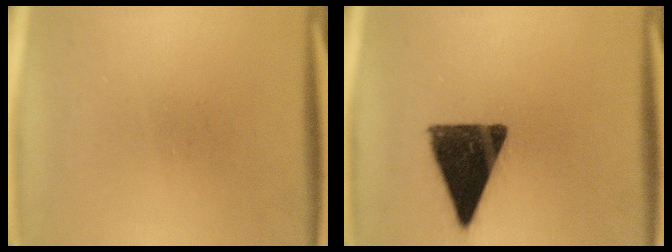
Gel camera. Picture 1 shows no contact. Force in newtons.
{"total": 13.7}